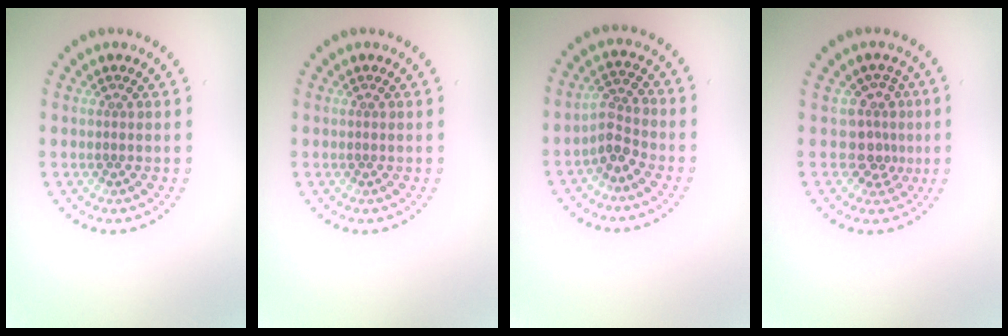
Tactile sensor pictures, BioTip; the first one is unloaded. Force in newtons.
{"total": 0.0}
{"total": 2.5, "press": 2.1, "slide": 1.4}
{"total": 2.8, "press": 2.1, "slide": 1.9}